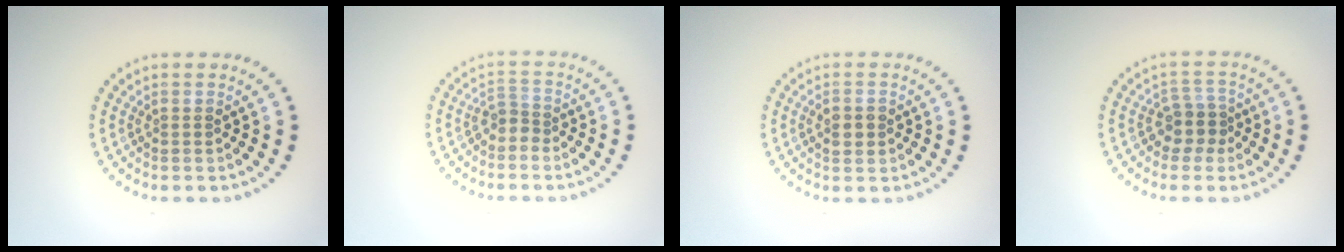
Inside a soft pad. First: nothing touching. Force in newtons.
{"total": 1.7, "press": 1.2, "slide": 1.3}
{"total": 2.3, "press": 2.3, "slide": 0.1}
{"total": 2.5, "press": 2.0, "slide": 1.4}